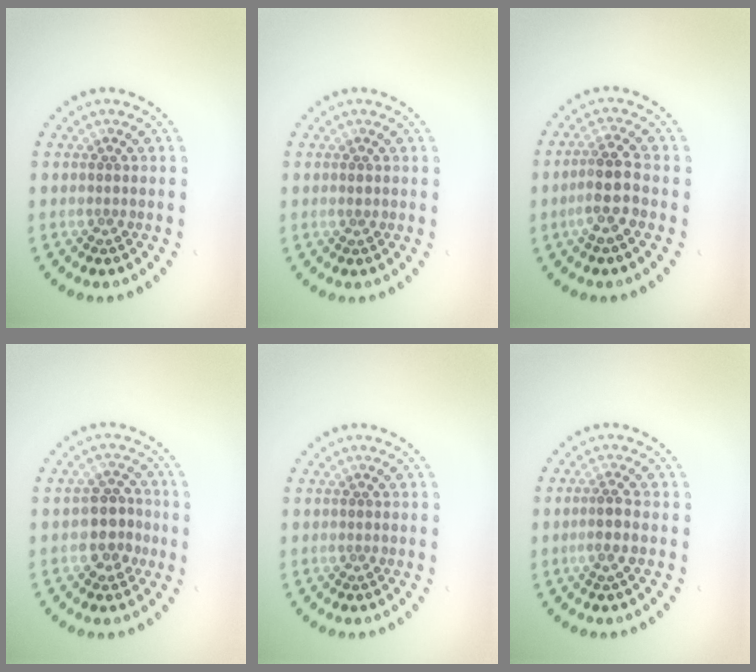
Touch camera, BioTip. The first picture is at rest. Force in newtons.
{"total": 0.7, "press": 0.7, "slide": 0.1}
{"total": 3.1, "press": 2.7, "slide": 1.6}
{"total": 3.0, "press": 2.8, "slide": 0.8}
{"total": 0.0}
{"total": 1.5, "press": 1.2, "slide": 0.9}